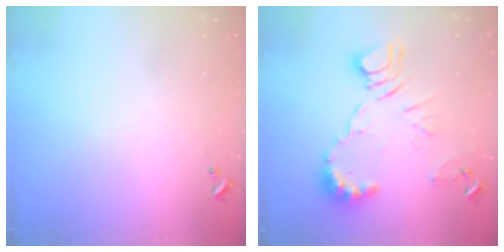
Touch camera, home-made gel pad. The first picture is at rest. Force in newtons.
{"total": 11.5, "press": 11.5, "slide": 0.6}